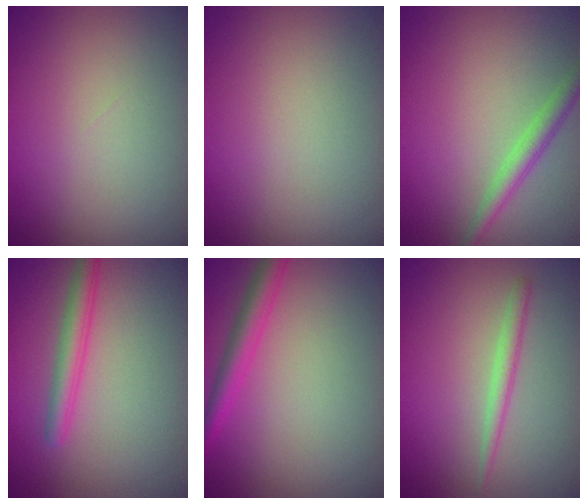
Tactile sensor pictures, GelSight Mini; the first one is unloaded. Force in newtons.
{"total": 0.0}
{"total": 2.4, "press": 2.4, "slide": 0.1}
{"total": 2.7, "press": 2.7, "slide": 0.1}
{"total": 2.7, "press": 2.7, "slide": 0.2}
{"total": 1.5, "press": 1.5, "slide": 0.1}